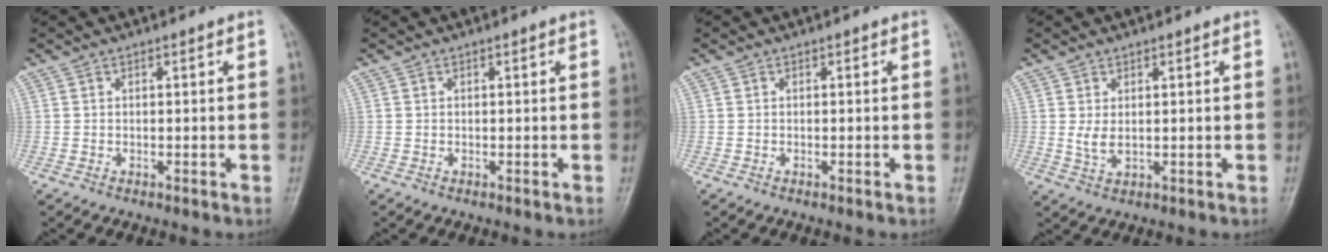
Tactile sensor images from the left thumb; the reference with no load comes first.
{"total": 0.0}
{"total": 0.0}
{"total": 2.8, "force": [0.6, 1.3, 2.4], "torque": [-0.045, -0.007, 0.020]}